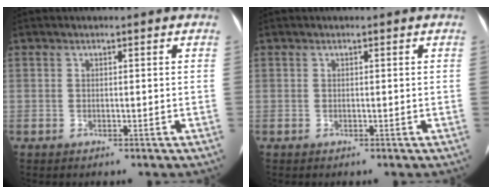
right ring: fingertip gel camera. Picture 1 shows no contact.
{"total": 0.0}